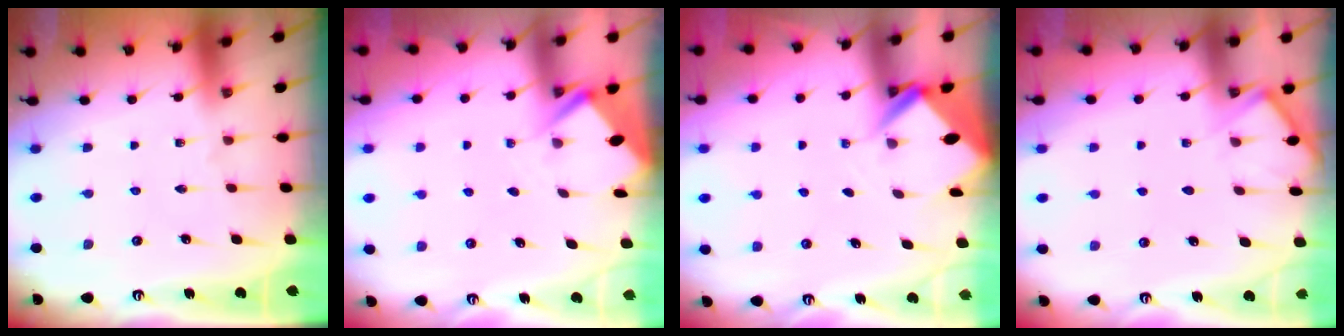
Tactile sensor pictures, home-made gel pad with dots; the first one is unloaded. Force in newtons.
{"total": 2.9, "press": 2.9, "slide": 0.1}
{"total": 2.8, "press": 2.8, "slide": 0.1}
{"total": 6.2, "press": 6.2, "slide": 0.4}